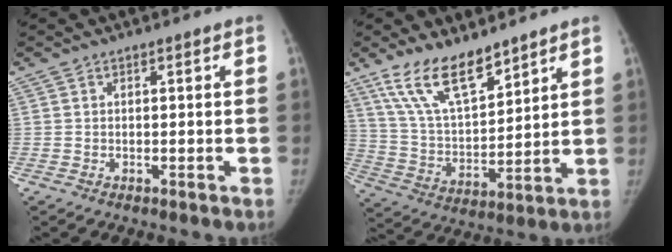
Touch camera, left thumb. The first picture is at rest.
{"total": 14.1, "force": [10.4, 5.3, 8.0], "torque": [-0.122, -0.057, 0.209]}